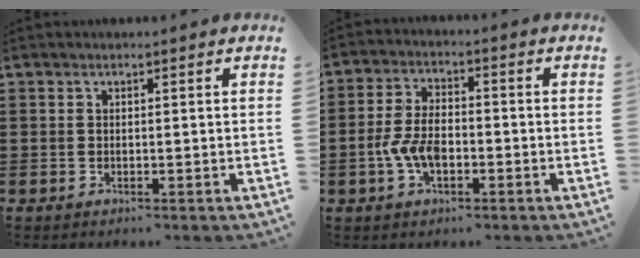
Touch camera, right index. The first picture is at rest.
{"total": 5.9, "force": [-1.7, 3.2, 4.7], "torque": [-0.117, -0.002, -0.038]}